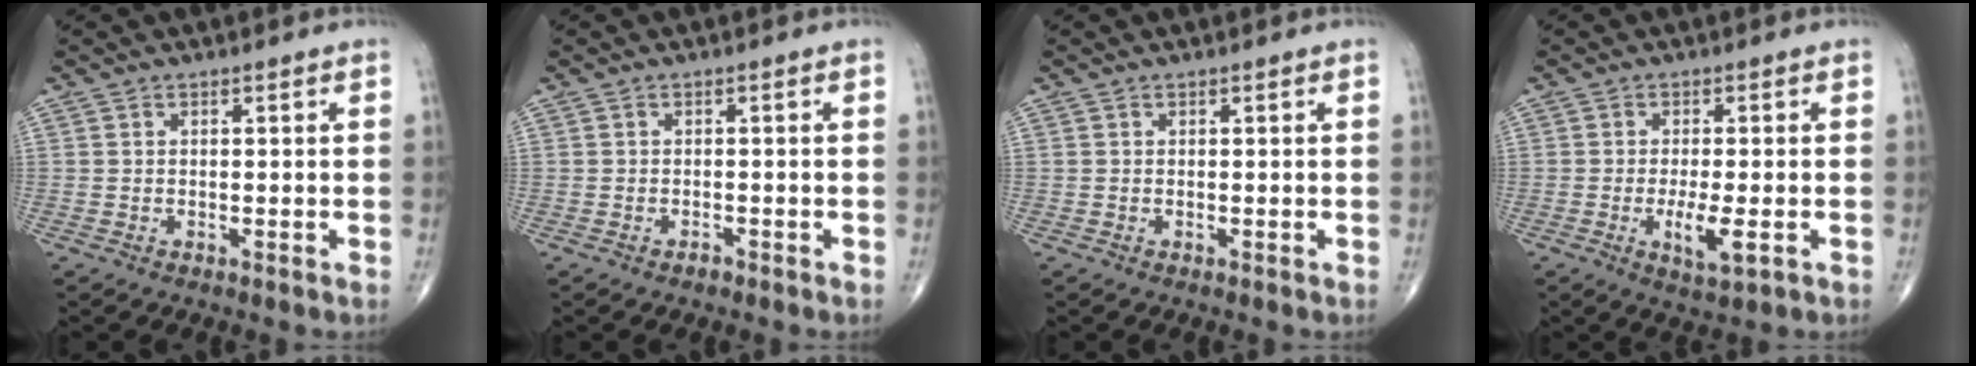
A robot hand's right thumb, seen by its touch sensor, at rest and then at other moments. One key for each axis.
{"total": 0.8, "fx": -0.6, "fy": 0.4, "fz": 0.2, "tx": -0.003, "ty": 0.002, "tz": -0.012}
{"total": 0.0}
{"total": 5.5, "fx": -1.6, "fy": 1.6, "fz": 5.1, "tx": -0.092, "ty": -0.011, "tz": -0.025}